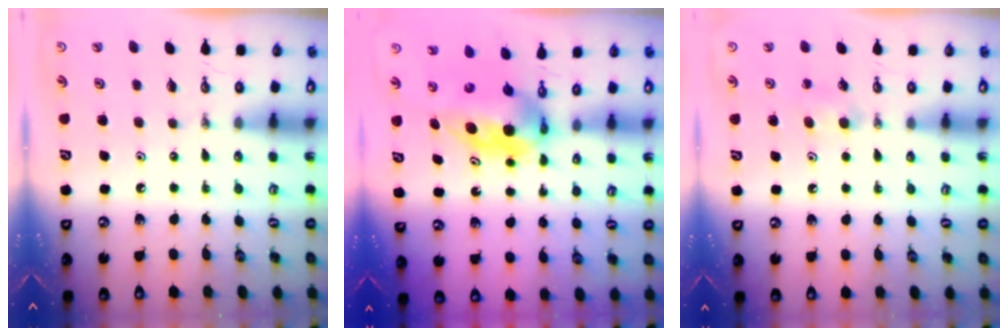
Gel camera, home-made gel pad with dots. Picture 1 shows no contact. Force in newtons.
{"total": 6.7, "press": 6.6, "slide": 1.4}
{"total": 6.9, "press": 1.9, "slide": 6.7}